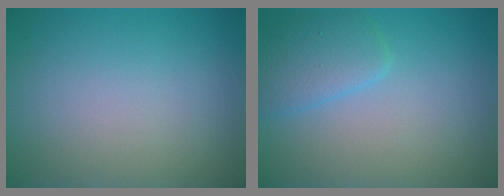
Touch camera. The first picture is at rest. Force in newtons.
{"total": 2.6, "press": 2.6, "slide": 0.1}